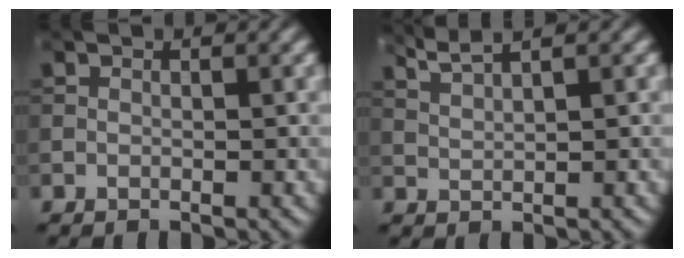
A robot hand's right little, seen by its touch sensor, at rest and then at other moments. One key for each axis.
{"total": 2.8, "fx": 2.2, "fy": 0.5, "fz": 1.7, "tx": -0.029, "ty": 0.009, "tz": 0.042}